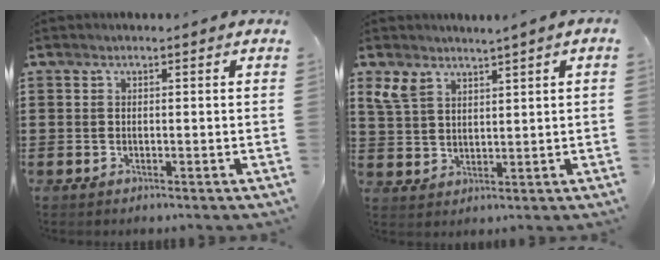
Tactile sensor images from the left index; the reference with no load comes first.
{"total": 3.8, "force": [2.8, 1.5, 2.0], "torque": [-0.052, 0.001, 0.054]}